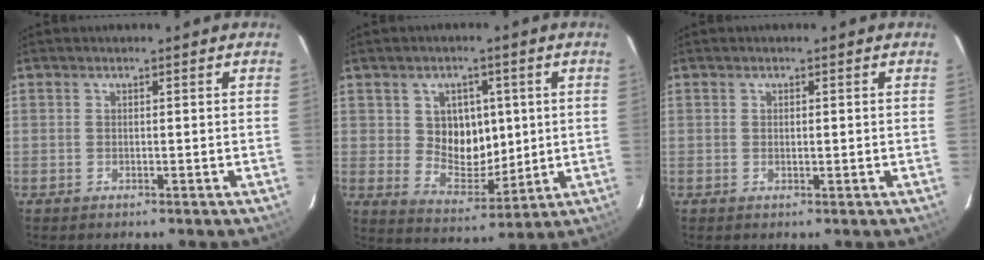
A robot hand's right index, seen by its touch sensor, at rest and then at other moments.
{"total": 9.4, "force": [2.0, 7.7, 5.0], "torque": [-0.086, 0.002, 0.051]}
{"total": 0.7, "force": [0.2, 0.3, 0.6], "torque": [-0.011, 0.002, 0.005]}